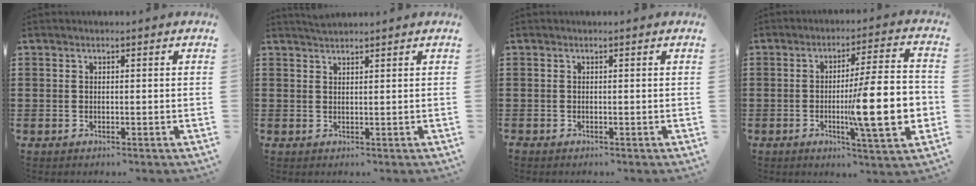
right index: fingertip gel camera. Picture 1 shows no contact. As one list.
[{"total": 1.4, "force": [1.4, 0.1, -0.1], "torque": [0.000, 0.001, 0.028]}, {"total": 0.0}, {"total": 15.4, "force": [-2.5, 3.1, 14.9], "torque": [-0.211, -0.014, -0.045]}]